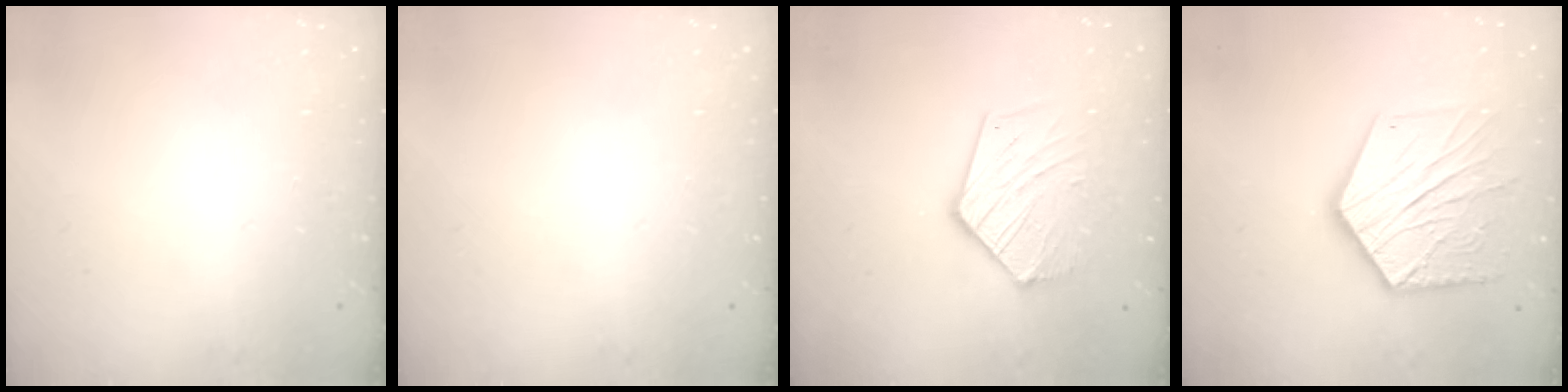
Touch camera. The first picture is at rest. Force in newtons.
{"total": 0.0}
{"total": 13.8, "press": 13.7, "slide": 1.6}
{"total": 18.1, "press": 18.1, "slide": 1.3}